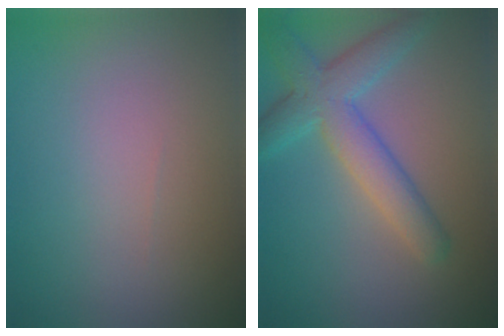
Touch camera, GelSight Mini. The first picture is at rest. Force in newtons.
{"total": 5.2, "press": 5.2, "slide": 0.1}